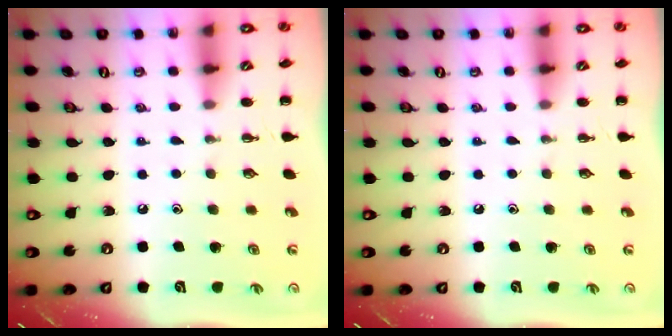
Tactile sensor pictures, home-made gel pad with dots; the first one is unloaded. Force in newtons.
{"total": 0.0}